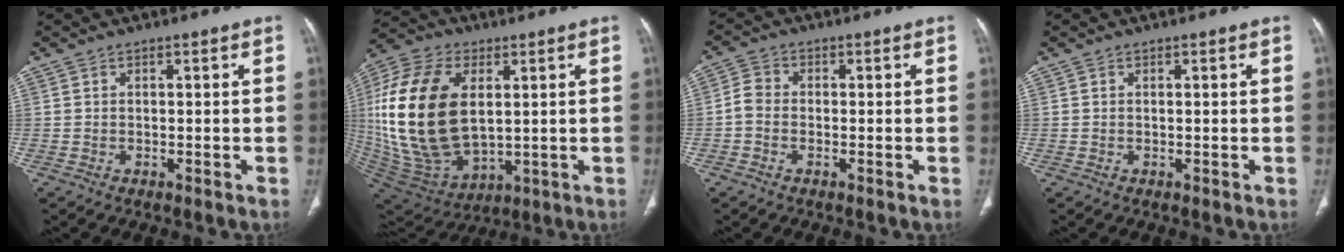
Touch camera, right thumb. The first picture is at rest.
{"total": 25.8, "force": [3.2, 15.3, 20.5], "torque": [-0.427, -0.024, 0.070]}
{"total": 3.1, "force": [-0.8, 2.3, 2.0], "torque": [-0.035, 0.009, -0.024]}
{"total": 0.0}